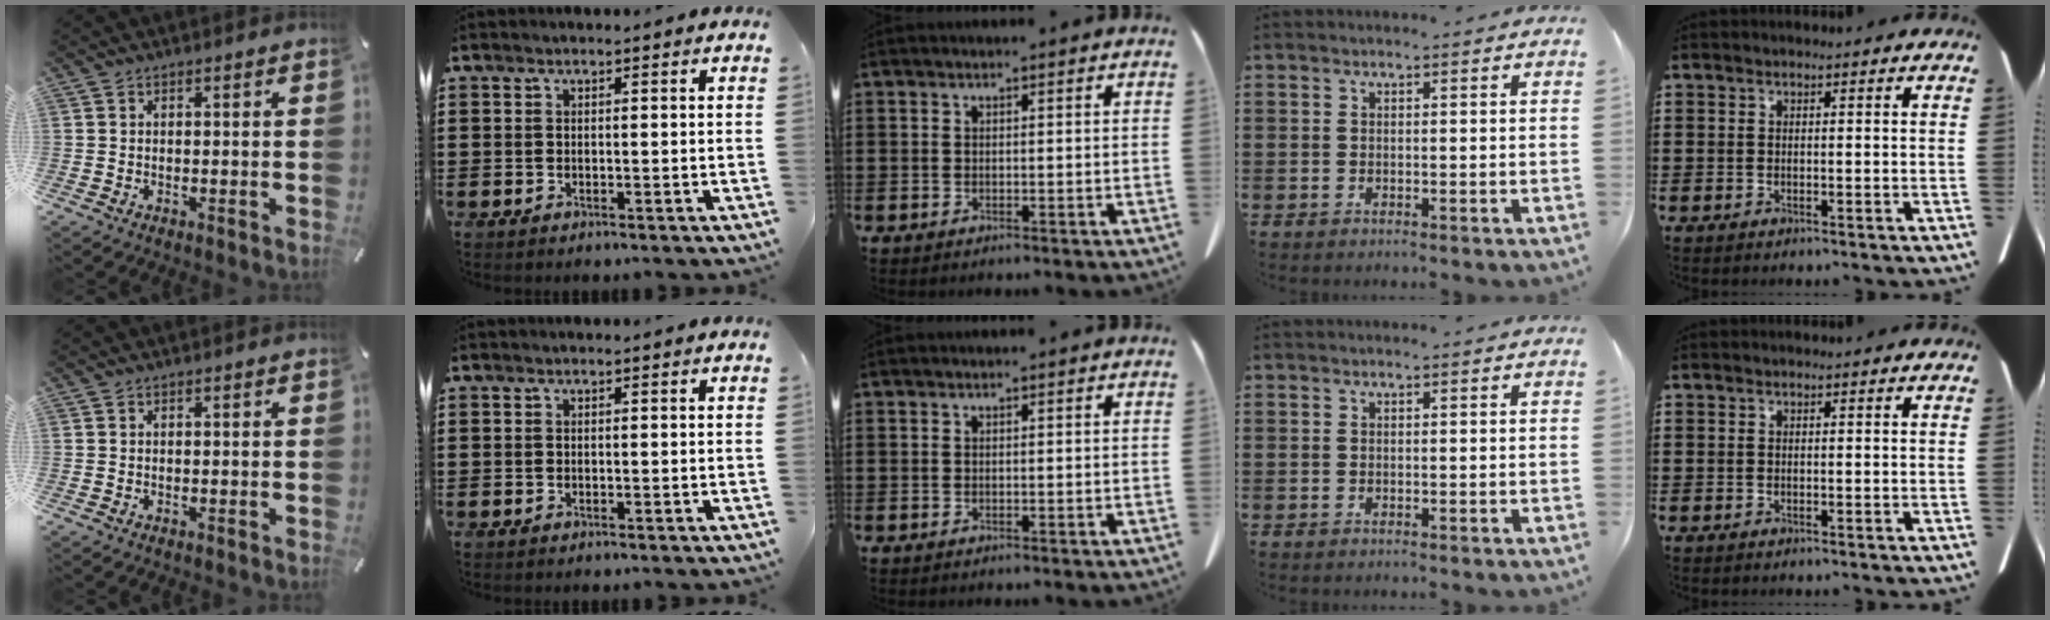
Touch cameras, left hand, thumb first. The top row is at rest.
{}